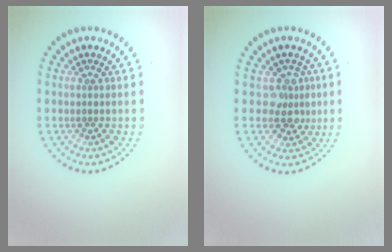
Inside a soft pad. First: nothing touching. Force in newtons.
{"total": 2.5, "press": 2.2, "slide": 1.3}